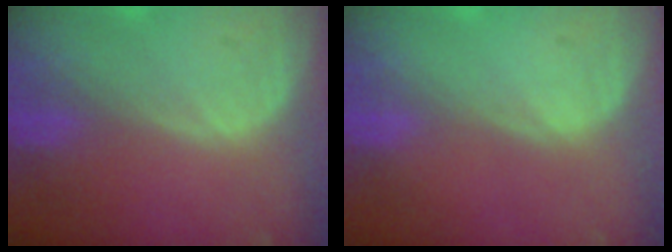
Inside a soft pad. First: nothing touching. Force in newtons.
{"total": 0.0}